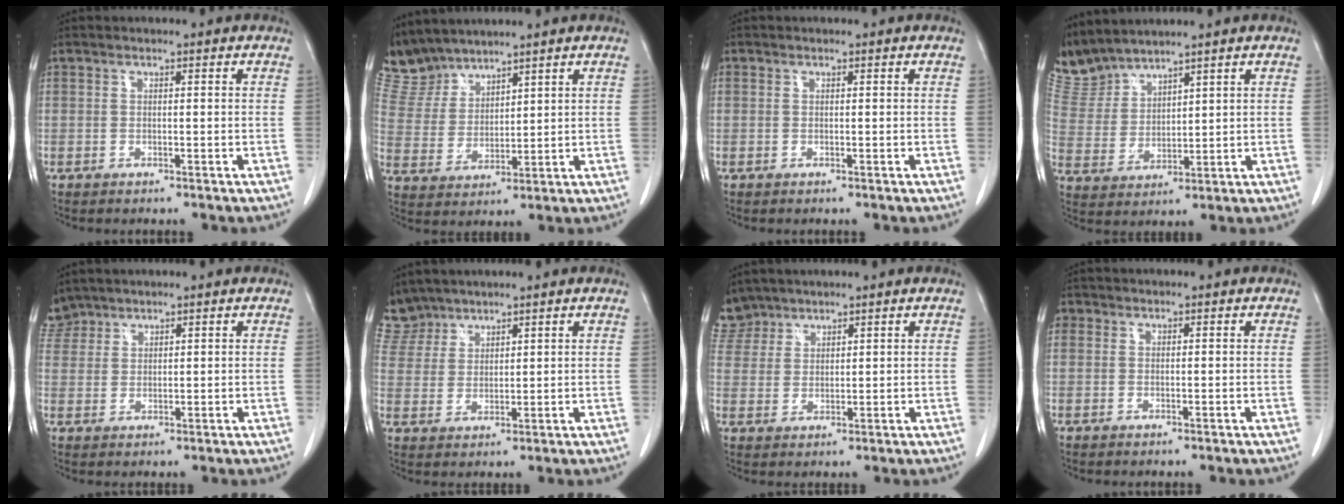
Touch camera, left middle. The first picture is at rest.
{"total": 6.6, "force": [6.4, 1.4, 0.0], "torque": [-0.018, 0.011, 0.148]}
{"total": 0.0}
{"total": 6.6, "force": [6.6, 0.4, 0.1], "torque": [-0.029, 0.014, 0.153]}
{"total": 3.7, "force": [3.3, 1.6, -0.4], "torque": [0.008, 0.008, 0.069]}
{"total": 7.2, "force": [6.5, 3.2, -0.1], "torque": [-0.003, 0.005, 0.138]}
{"total": 6.0, "force": [5.2, 3.1, -0.2], "torque": [0.004, 0.006, 0.108]}
{"total": 1.5, "force": [0.6, 1.3, 0.3], "torque": [0.001, 0.006, 0.007]}